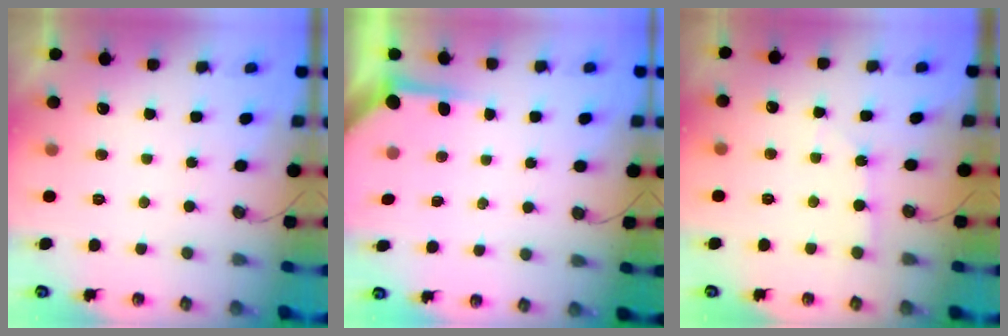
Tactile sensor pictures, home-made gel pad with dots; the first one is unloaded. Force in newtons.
{"total": 3.5, "press": 3.5, "slide": 0.5}
{"total": 2.3, "press": 2.3, "slide": 0.3}